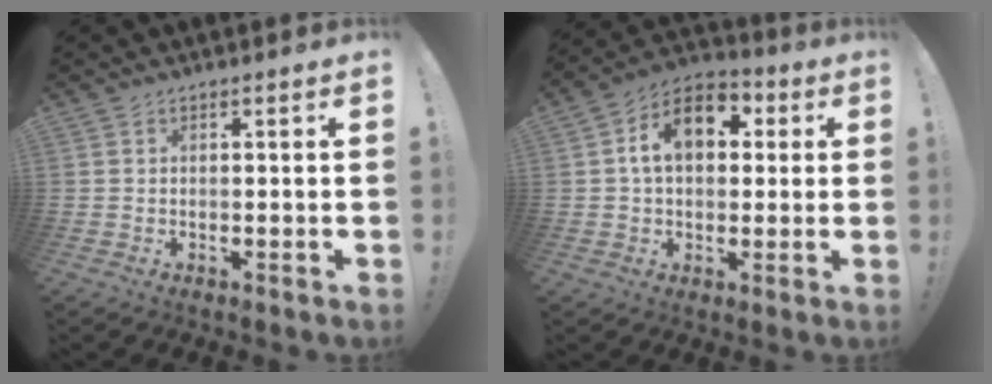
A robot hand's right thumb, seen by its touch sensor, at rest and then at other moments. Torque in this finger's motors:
{"motor_torque": [0.36, 0.26, 0.79, -0.06, 0.27]}